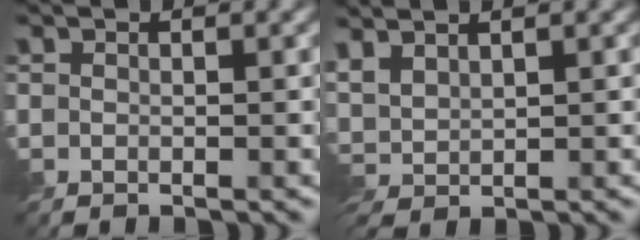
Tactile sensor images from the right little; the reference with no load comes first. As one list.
[{"total": 3.3, "force": [2.5, 1.2, 1.9], "torque": [-0.055, 0.011, 0.054]}]